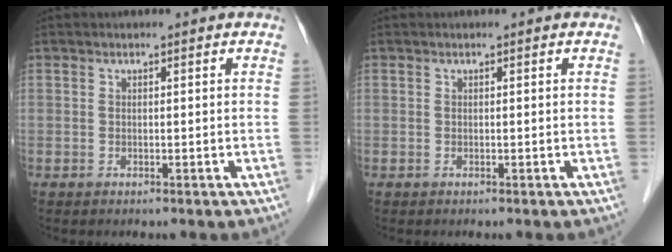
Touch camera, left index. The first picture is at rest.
{"total": 0.0}